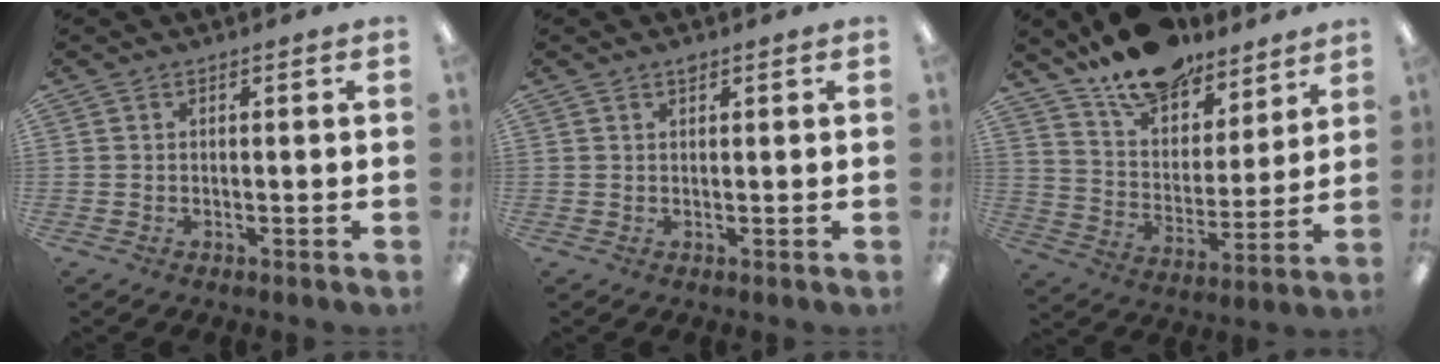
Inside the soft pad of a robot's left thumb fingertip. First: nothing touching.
{"total": 1.2, "force": [0.9, 0.4, 0.5], "torque": [-0.004, -0.002, 0.015]}
{"total": 16.0, "force": [13.2, 7.2, 5.4], "torque": [-0.104, -0.090, 0.240]}